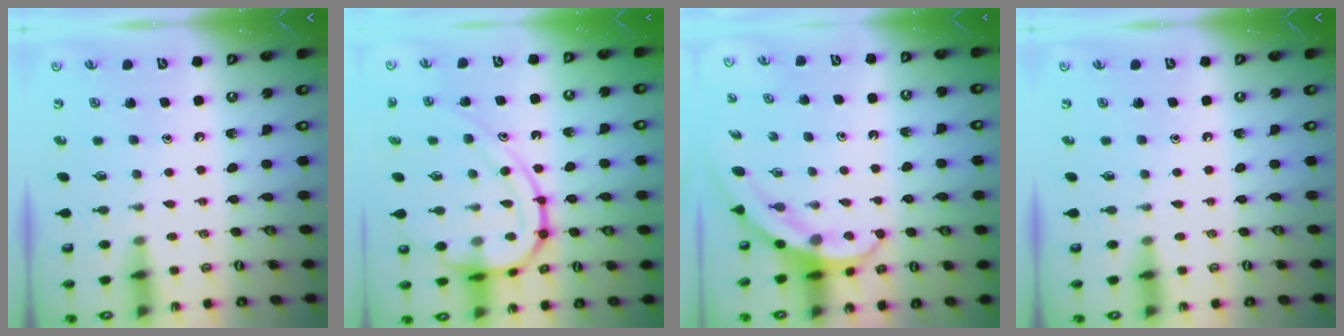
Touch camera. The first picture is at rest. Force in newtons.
{"total": 15.8, "press": 15.7, "slide": 1.5}
{"total": 4.0, "press": 4.0, "slide": 0.4}
{"total": 0.0}